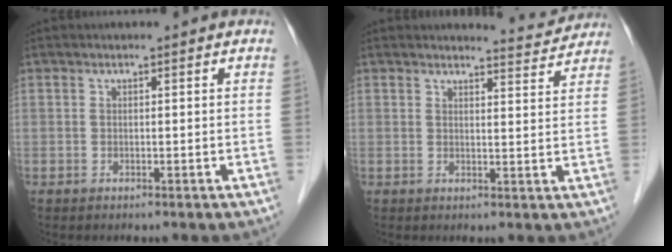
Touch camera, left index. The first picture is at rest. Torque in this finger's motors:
{"motor_torque": [0.64, -0.67, 0.07, 0.00]}